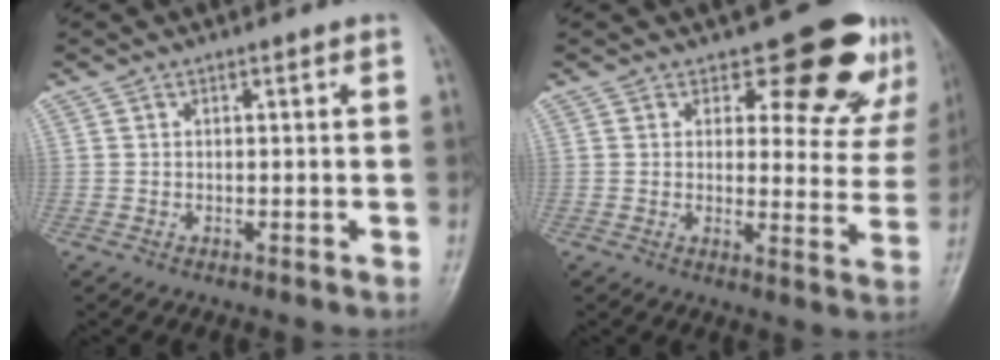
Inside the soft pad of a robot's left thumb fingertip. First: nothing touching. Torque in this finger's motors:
{"motor_torque": [0.37, 0.29, 0.19, -0.03, 0.13]}